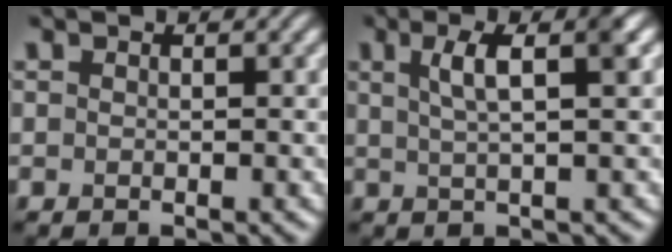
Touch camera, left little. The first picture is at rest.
{"total": 4.1, "force": [1.4, 1.0, 3.8], "torque": [-0.054, 0.009, 0.020]}